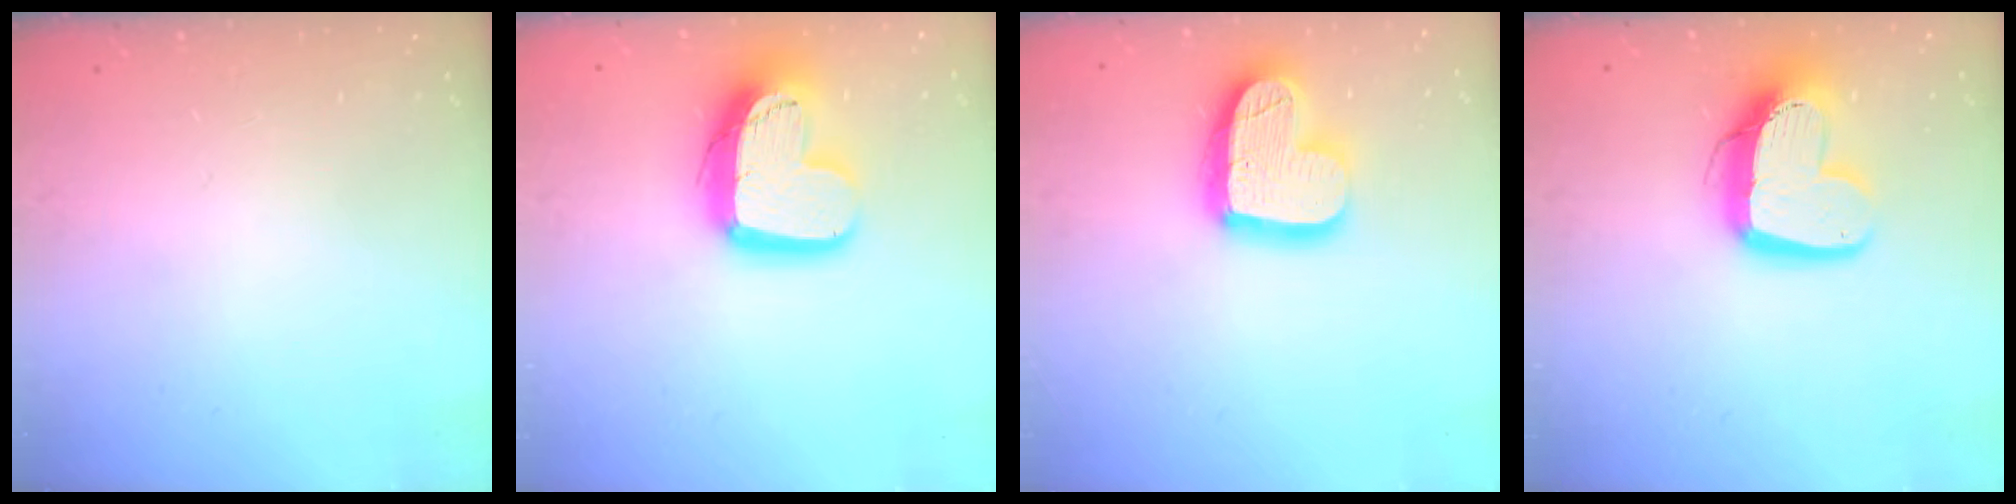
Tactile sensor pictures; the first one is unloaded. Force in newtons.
{"total": 17.0, "press": 17.0, "slide": 1.7}
{"total": 17.8, "press": 17.8, "slide": 1.4}
{"total": 14.0, "press": 13.9, "slide": 1.7}